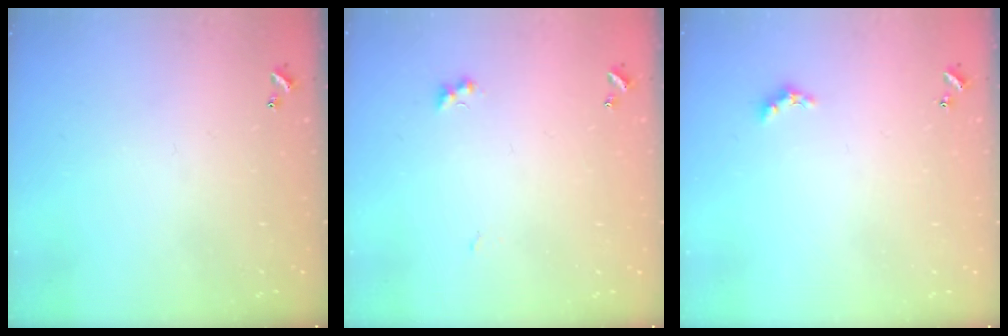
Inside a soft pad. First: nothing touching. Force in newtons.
{"total": 2.7, "press": 2.6, "slide": 0.7}
{"total": 1.5, "press": 1.4, "slide": 0.4}